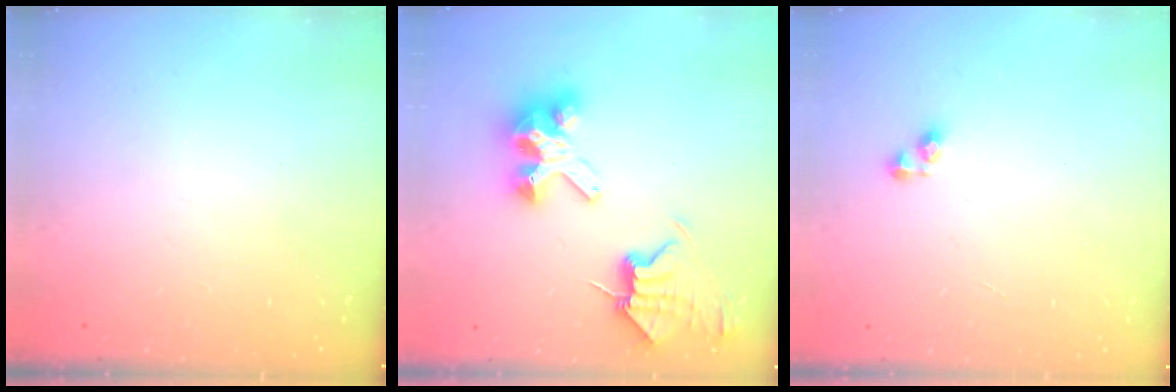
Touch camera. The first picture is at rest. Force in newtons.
{"total": 9.9, "press": 9.9, "slide": 1.1}
{"total": 3.2, "press": 3.2, "slide": 0.6}